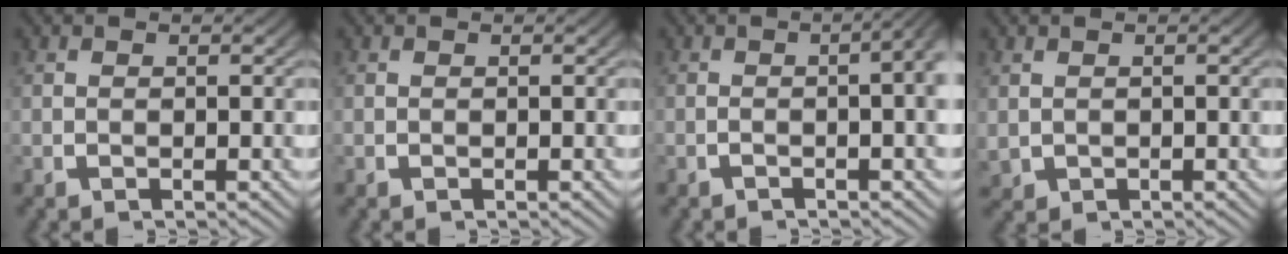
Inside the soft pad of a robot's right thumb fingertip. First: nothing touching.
{"total": 0.0}
{"total": 5.4, "force": [0.2, 2.3, 4.9], "torque": [-0.046, 0.024, -0.017]}
{"total": 1.6, "force": [0.0, 1.5, 0.6], "torque": [-0.018, -0.009, 0.010]}